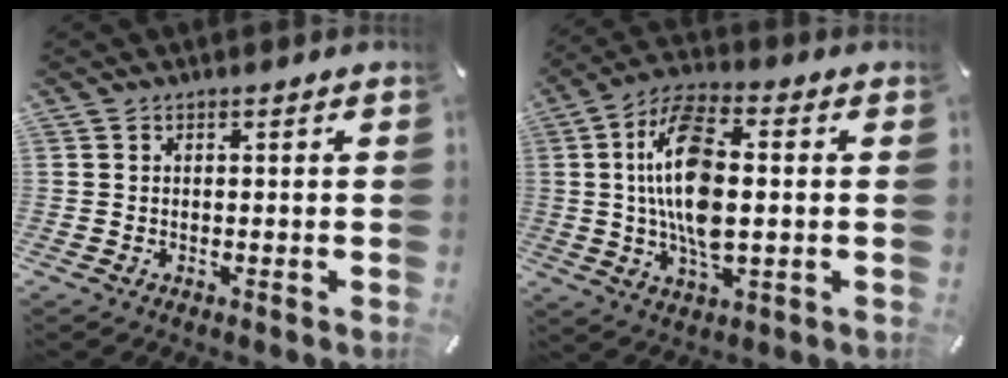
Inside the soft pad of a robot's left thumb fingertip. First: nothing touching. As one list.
[{"total": 15.3, "force": [0.7, 7.0, 13.6], "torque": [-0.291, -0.005, 0.010]}]